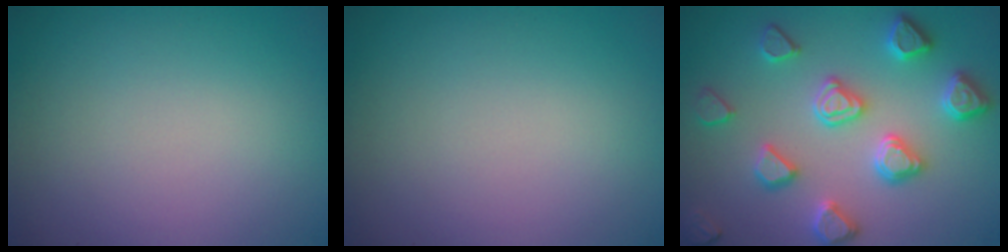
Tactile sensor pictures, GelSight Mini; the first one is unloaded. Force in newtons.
{"total": 0.0}
{"total": 4.4, "press": 4.3, "slide": 0.7}